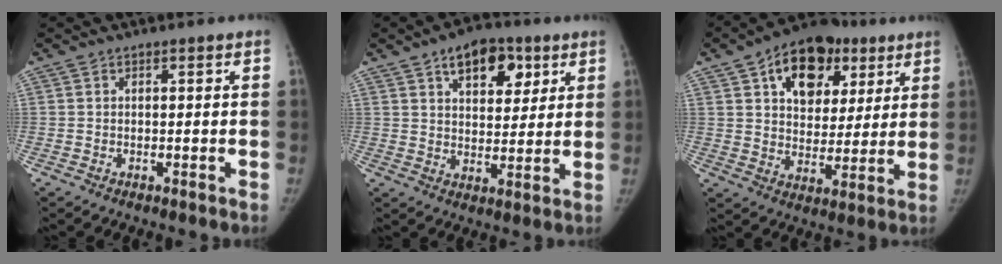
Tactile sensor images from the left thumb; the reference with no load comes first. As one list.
[{"total": 11.4, "force": [5.7, 6.7, 7.3], "torque": [-0.067, -0.019, 0.086]}, {"total": 17.6, "force": [8.2, 11.7, 10.4], "torque": [-0.108, -0.011, 0.129]}]